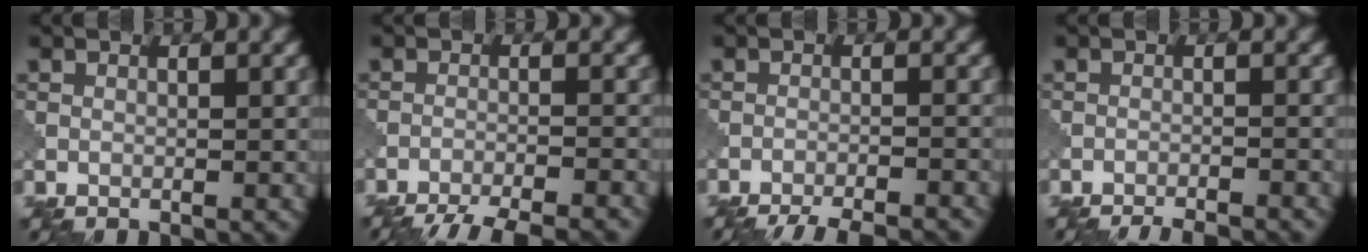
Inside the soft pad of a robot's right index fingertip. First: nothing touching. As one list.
[{"total": 8.6, "force": [-7.9, 1.5, 3.0], "torque": [-0.040, -0.008, -0.116]}, {"total": 7.3, "force": [-6.8, 1.3, 2.3], "torque": [-0.025, 0.001, -0.096]}, {"total": 4.8, "force": [-4.6, 0.6, 1.5], "torque": [-0.015, 0.002, -0.066]}]